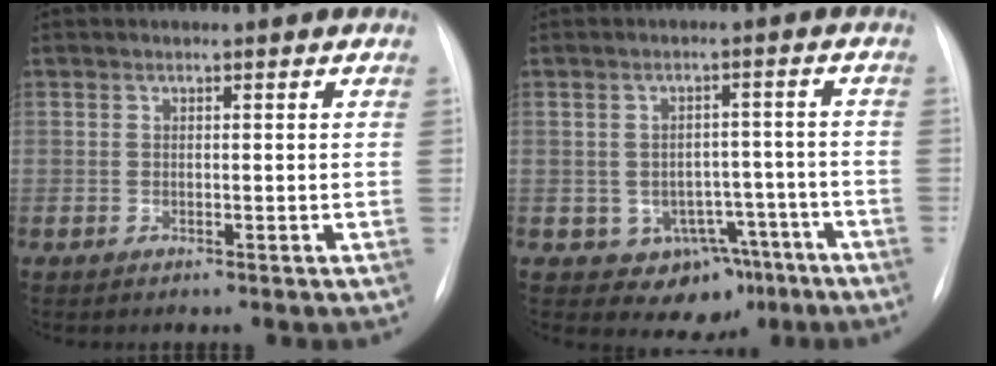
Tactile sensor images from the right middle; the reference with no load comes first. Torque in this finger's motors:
{"motor_torque": [0.25, -0.25, 0.02, 0.00]}